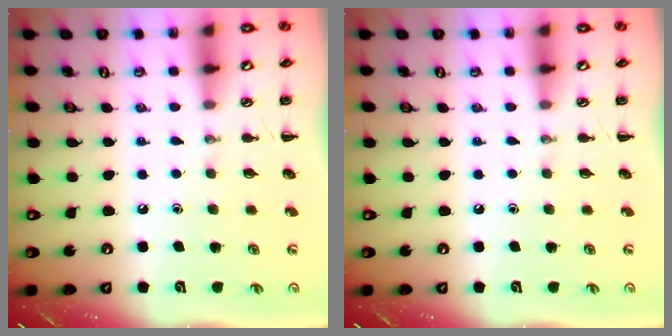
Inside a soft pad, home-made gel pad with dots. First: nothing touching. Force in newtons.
{"total": 0.0}